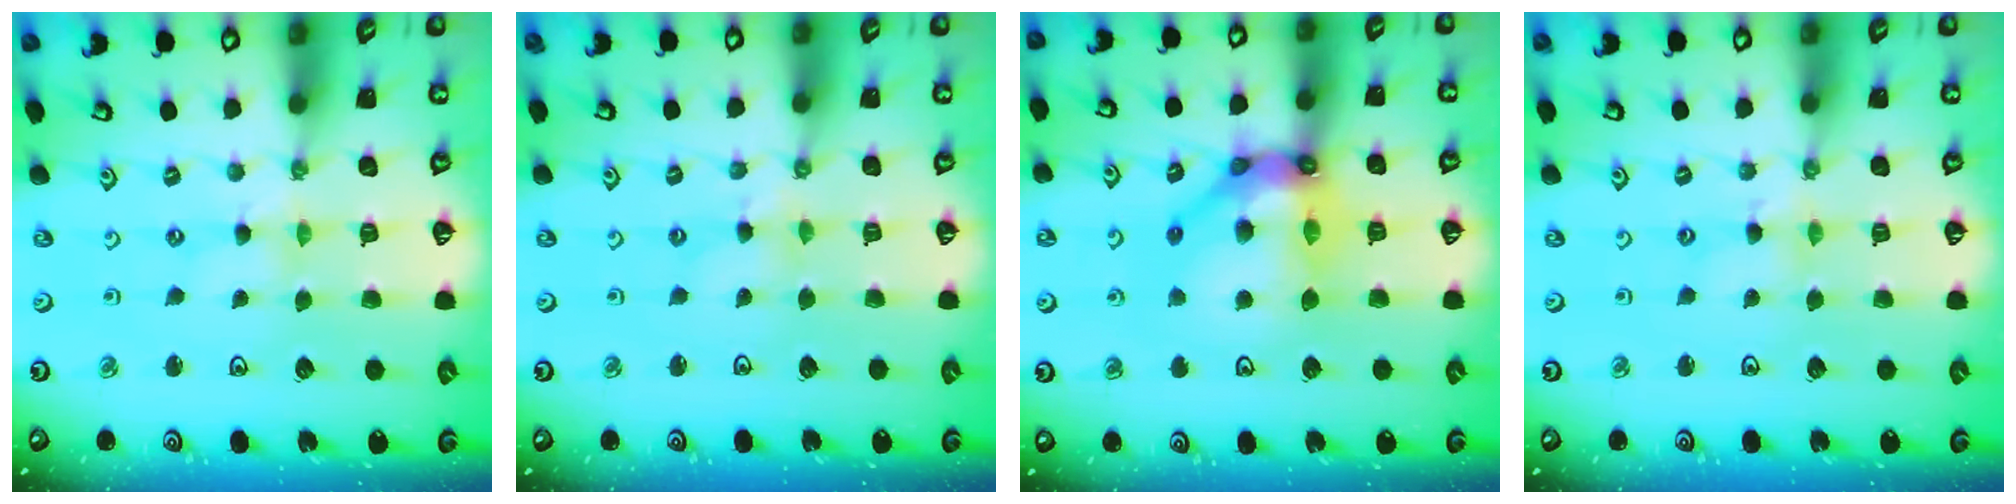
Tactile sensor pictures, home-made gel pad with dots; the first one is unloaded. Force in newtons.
{"total": 2.5, "press": 2.5, "slide": 0.3}
{"total": 17.0, "press": 16.9, "slide": 1.8}
{"total": 2.3, "press": 2.3, "slide": 0.3}